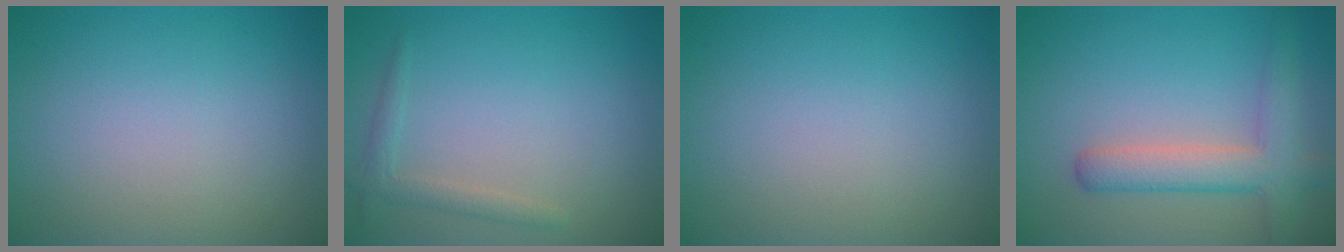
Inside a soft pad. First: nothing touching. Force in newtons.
{"total": 1.5, "press": 1.5, "slide": 0.1}
{"total": 0.0}
{"total": 4.3, "press": 4.3, "slide": 0.3}